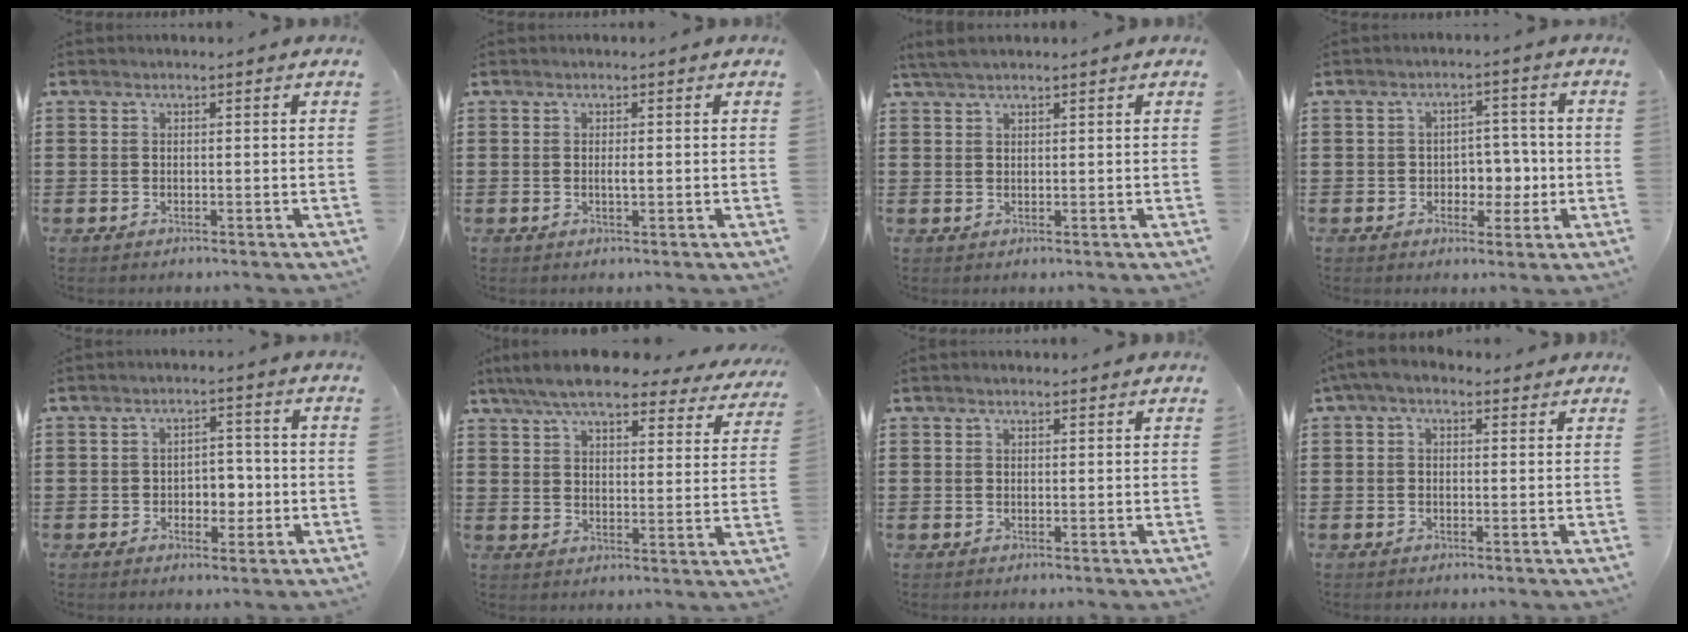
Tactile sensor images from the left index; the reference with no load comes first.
{"total": 1.2, "force": [0.1, 0.2, 1.2], "torque": [-0.024, -0.004, 0.002]}
{"total": 2.6, "force": [1.9, 0.5, 1.7], "torque": [-0.036, 0.002, 0.037]}
{"total": 4.7, "force": [-0.7, 3.9, 2.6], "torque": [-0.047, 0.003, -0.021]}
{"total": 3.9, "force": [-0.9, 2.8, 2.5], "torque": [-0.047, 0.003, -0.023]}
{"total": 8.4, "force": [7.4, 1.3, 3.9], "torque": [-0.105, -0.027, 0.132]}
{"total": 1.0, "force": [0.8, 0.2, 0.6], "torque": [-0.012, 0.001, 0.014]}
{"total": 2.8, "force": [1.2, 1.6, 2.0], "torque": [-0.043, 0.008, 0.020]}